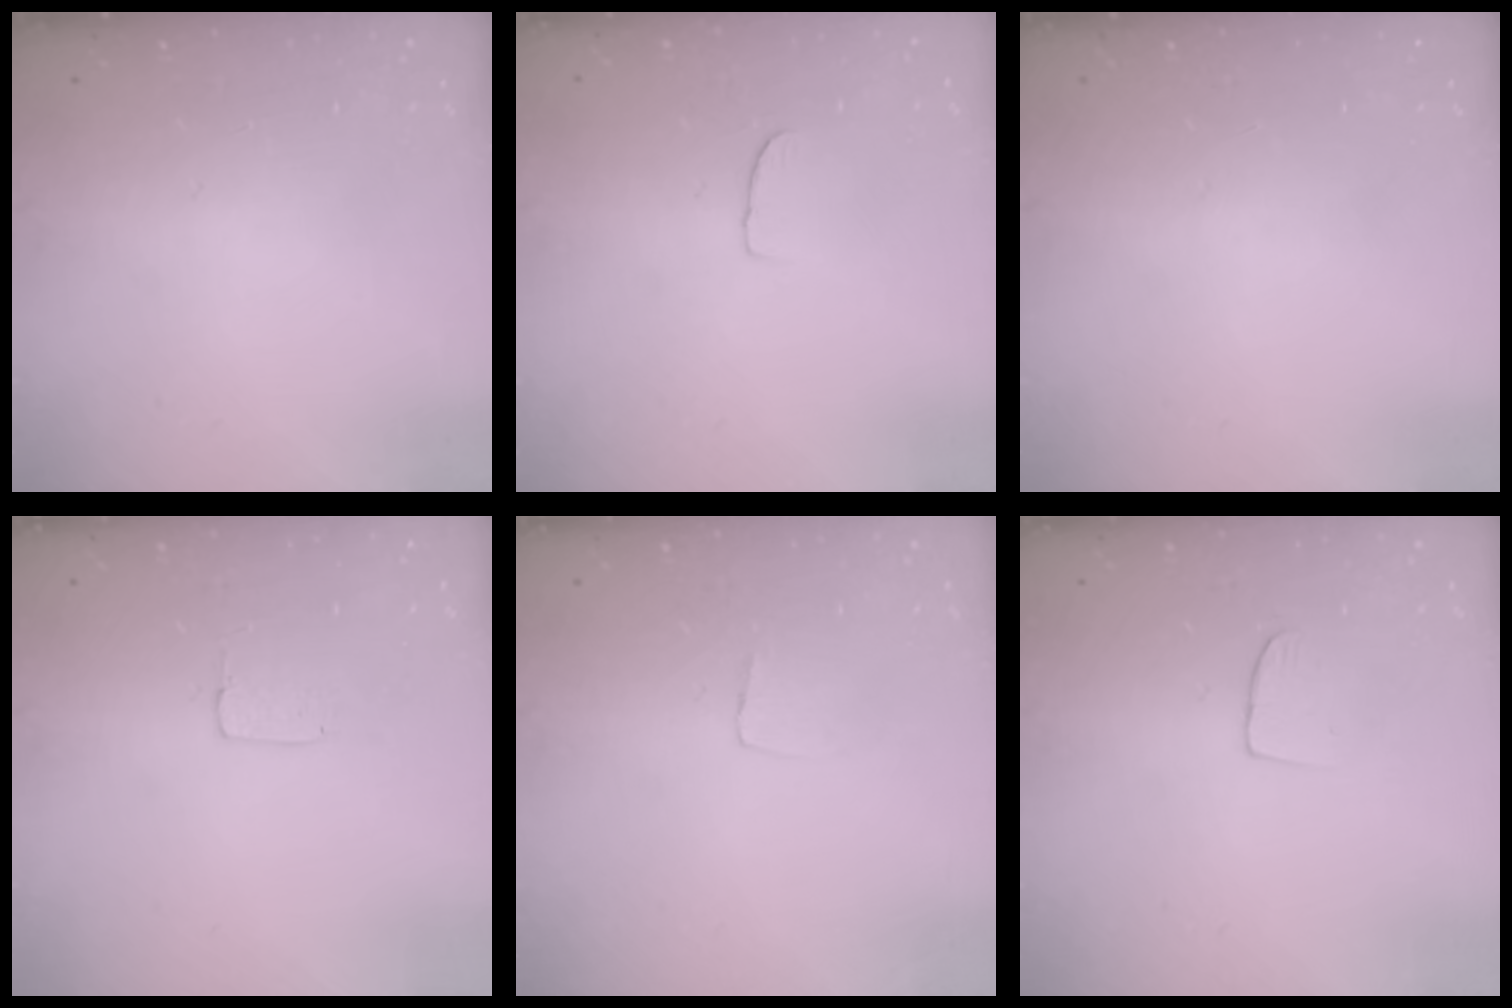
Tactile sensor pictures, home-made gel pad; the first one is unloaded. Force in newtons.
{"total": 4.2, "press": 4.2, "slide": 0.4}
{"total": 0.0}
{"total": 2.9, "press": 2.9, "slide": 0.2}
{"total": 3.3, "press": 3.3, "slide": 0.2}
{"total": 5.8, "press": 5.7, "slide": 0.4}